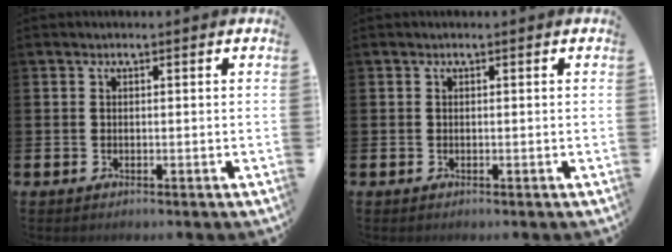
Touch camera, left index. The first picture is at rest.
{"total": 0.0}